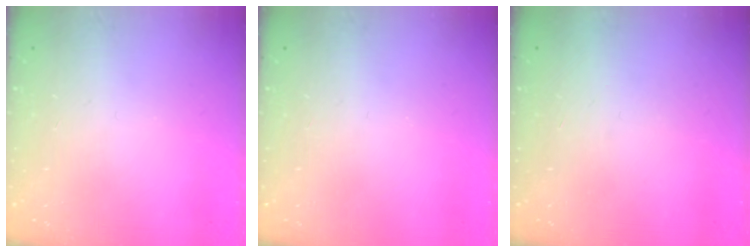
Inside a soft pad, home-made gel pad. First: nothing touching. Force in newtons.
{"total": 0.0}
{"total": 1.5, "press": 1.5, "slide": 0.1}